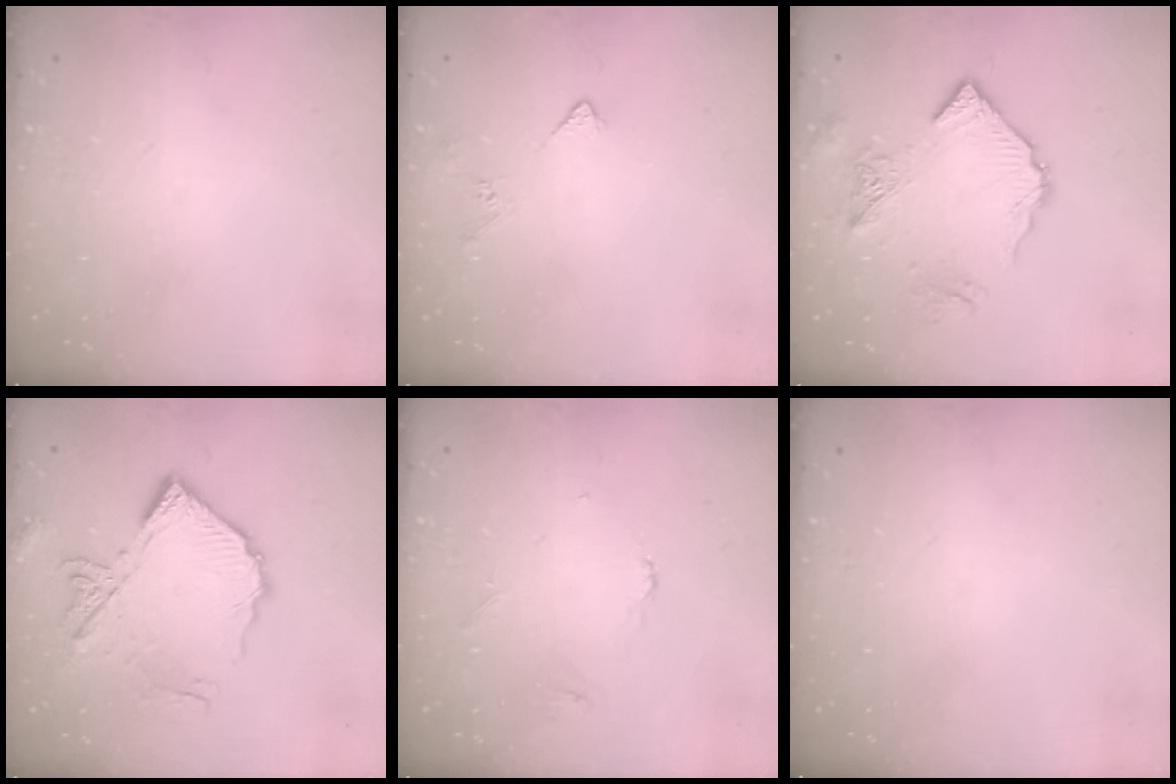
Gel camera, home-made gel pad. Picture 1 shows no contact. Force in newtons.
{"total": 3.4, "press": 3.4, "slide": 0.7}
{"total": 10.7, "press": 10.7, "slide": 1.0}
{"total": 16.7, "press": 16.6, "slide": 2.0}
{"total": 2.7, "press": 2.7, "slide": 0.3}
{"total": 0.0}